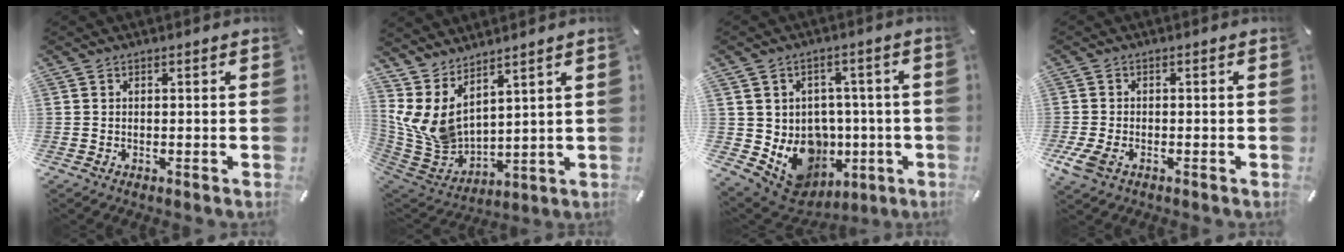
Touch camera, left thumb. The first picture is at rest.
{"total": 9.3, "force": [5.1, 5.8, 5.1], "torque": [-0.144, -0.056, 0.103]}
{"total": 12.1, "force": [-2.7, 10.9, 4.6], "torque": [-0.069, -0.012, -0.022]}
{"total": 4.2, "force": [-2.1, 2.3, 2.8], "torque": [-0.078, -0.004, -0.042]}